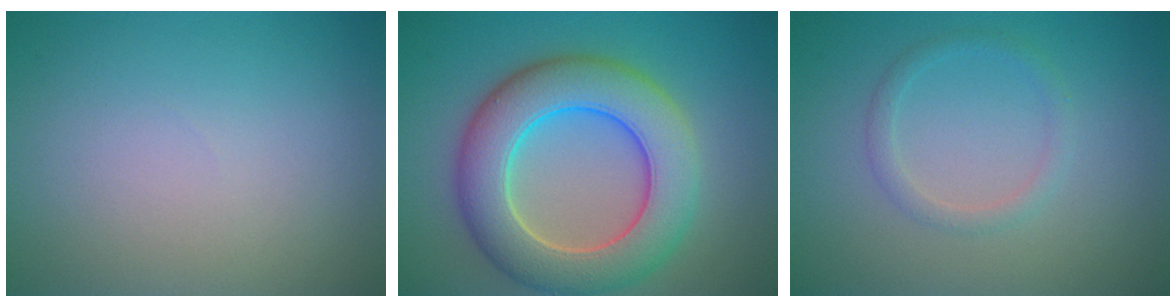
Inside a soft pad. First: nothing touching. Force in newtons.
{"total": 9.3, "press": 9.2, "slide": 0.7}
{"total": 1.5, "press": 1.5, "slide": 0.1}